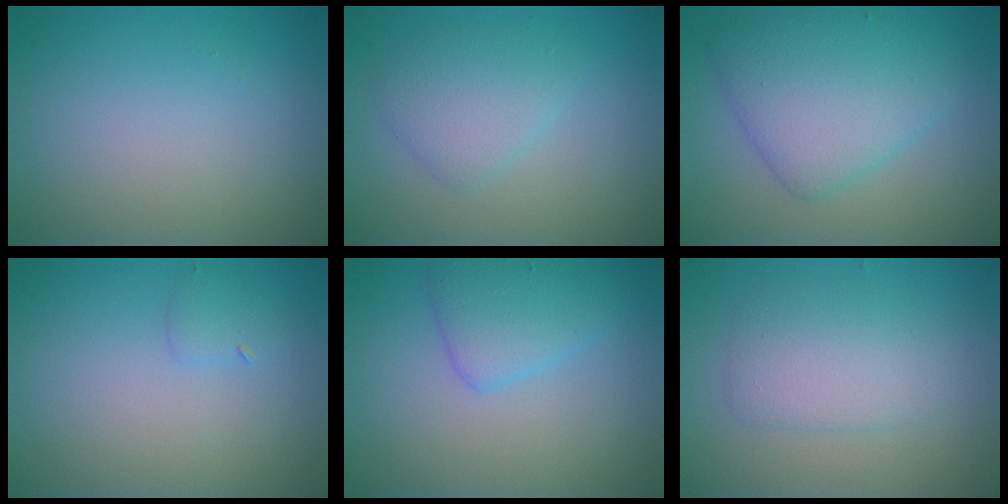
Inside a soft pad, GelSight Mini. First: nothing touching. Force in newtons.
{"total": 2.8, "press": 2.8, "slide": 0.1}
{"total": 5.7, "press": 5.7, "slide": 0.2}
{"total": 1.0, "press": 1.0, "slide": 0.0}
{"total": 3.1, "press": 3.1, "slide": 0.1}
{"total": 3.4, "press": 3.4, "slide": 0.0}